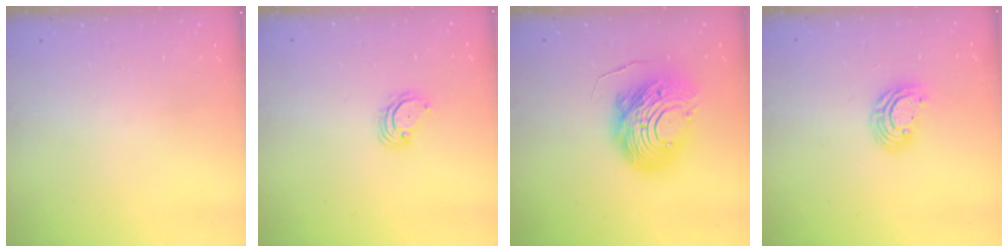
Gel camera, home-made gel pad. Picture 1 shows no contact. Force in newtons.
{"total": 4.3, "press": 4.3, "slide": 0.4}
{"total": 15.4, "press": 15.3, "slide": 1.4}
{"total": 7.6, "press": 7.5, "slide": 1.2}